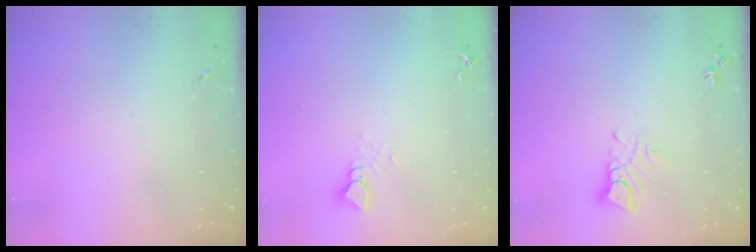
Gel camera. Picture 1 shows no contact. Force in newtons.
{"total": 3.6, "press": 3.6, "slide": 0.2}
{"total": 5.3, "press": 5.3, "slide": 0.3}